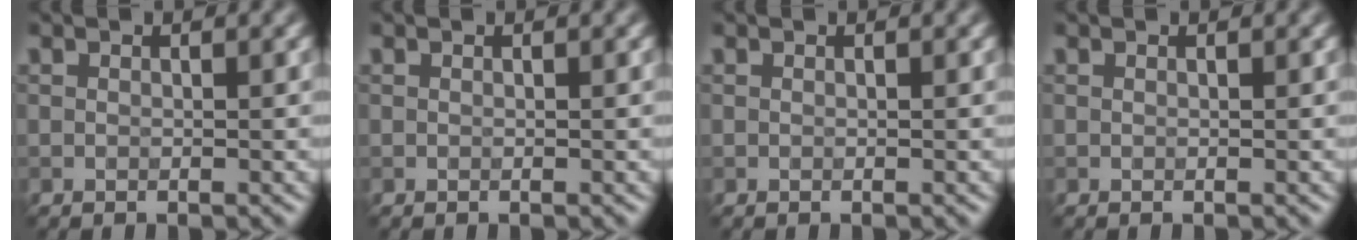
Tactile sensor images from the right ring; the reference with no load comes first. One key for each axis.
{"total": 0.0}
{"total": 0.0}
{"total": 0.0}